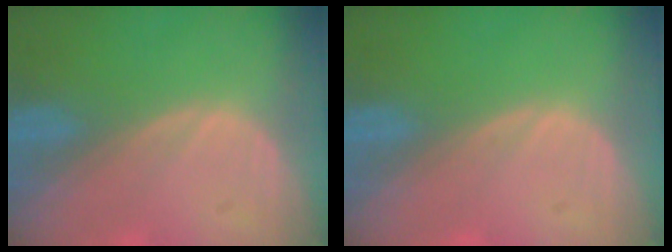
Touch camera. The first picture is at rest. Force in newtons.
{"total": 0.0}